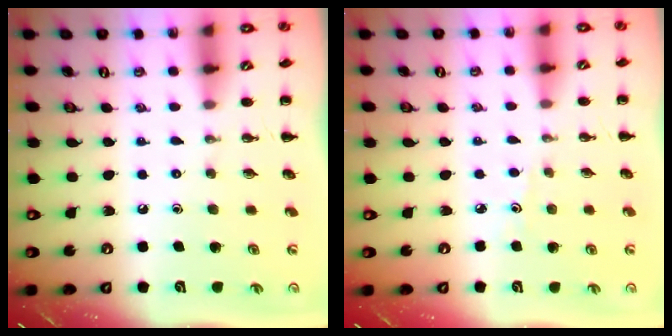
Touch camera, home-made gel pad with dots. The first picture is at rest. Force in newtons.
{"total": 2.5, "press": 2.4, "slide": 0.8}